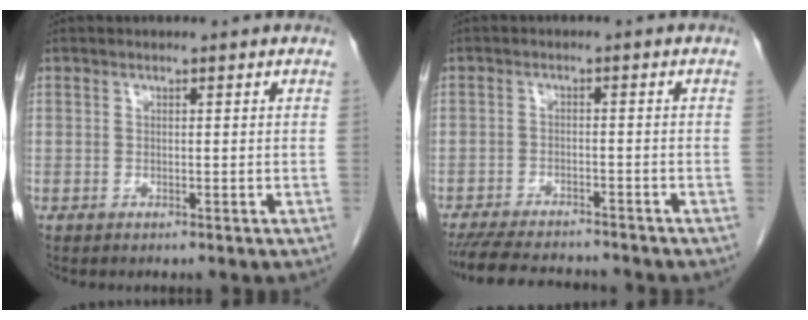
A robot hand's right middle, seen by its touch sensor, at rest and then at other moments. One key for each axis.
{"total": 11.2, "fx": -10.3, "fy": 1.9, "fz": 4.0, "tx": -0.073, "ty": -0.010, "tz": -0.150}